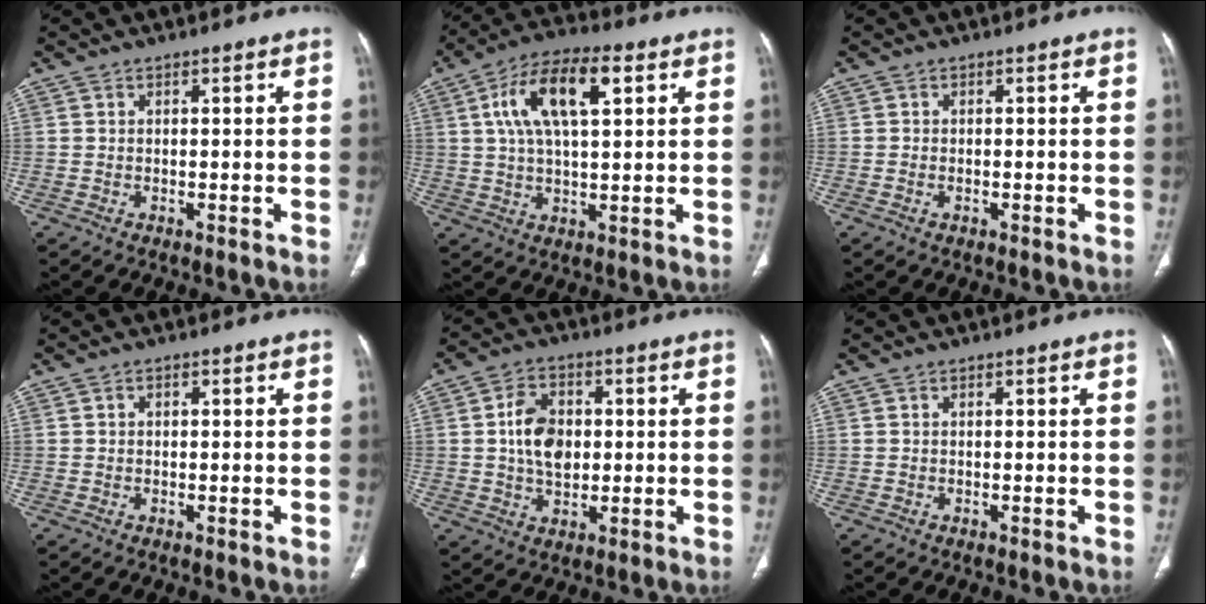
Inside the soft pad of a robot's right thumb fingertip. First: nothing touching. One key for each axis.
{"total": 14.0, "fx": 4.6, "fy": 6.0, "fz": 11.8, "tx": -0.214, "ty": 0.015, "tz": 0.077}
{"total": 0.6, "fx": -0.2, "fy": 0.4, "fz": 0.4, "tx": -0.008, "ty": 0.006, "tz": -0.003}
{"total": 0.7, "fx": 0.2, "fy": 0.5, "fz": 0.4, "tx": -0.003, "ty": 0.005, "tz": 0.002}
{"total": 8.9, "fx": 0.8, "fy": 6.2, "fz": 6.4, "tx": -0.094, "ty": 0.002, "tz": 0.015}
{"total": 0.0}